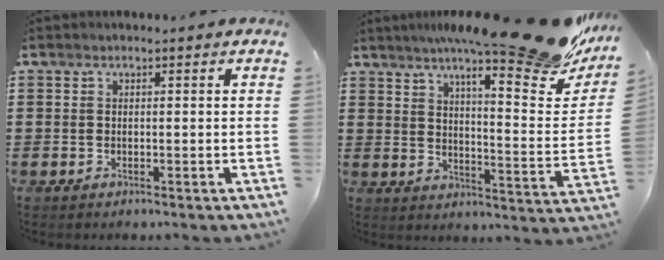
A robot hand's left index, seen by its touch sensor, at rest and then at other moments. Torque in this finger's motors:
{"motor_torque": [1.27, -0.87, 0.56, 0.11]}